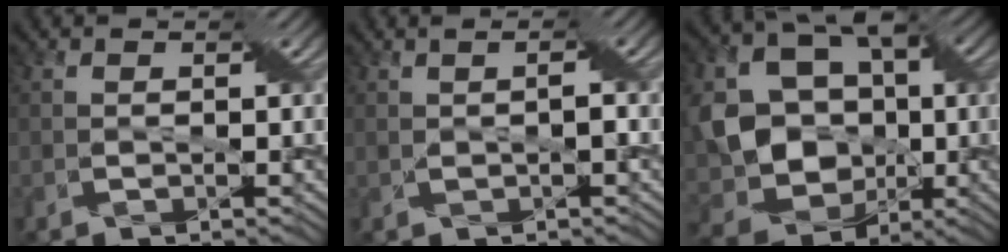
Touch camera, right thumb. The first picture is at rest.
{"total": 1.3, "force": [0.3, 0.1, 1.3], "torque": [-0.017, -0.002, 0.007]}
{"total": 15.6, "force": [-1.4, 12.7, 8.9], "torque": [-0.211, -0.004, -0.029]}